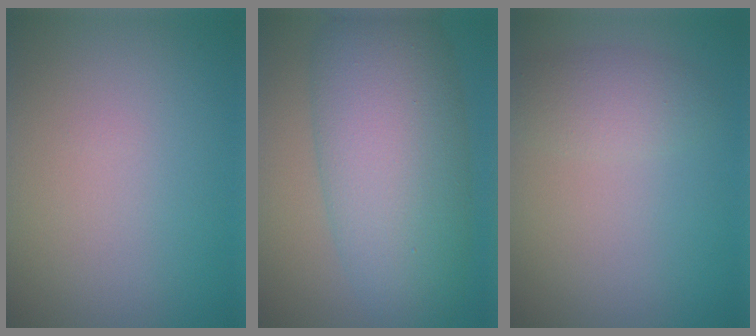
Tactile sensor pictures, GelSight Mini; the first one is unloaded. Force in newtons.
{"total": 10.8, "press": 10.8, "slide": 0.4}
{"total": 2.3, "press": 2.3, "slide": 0.0}